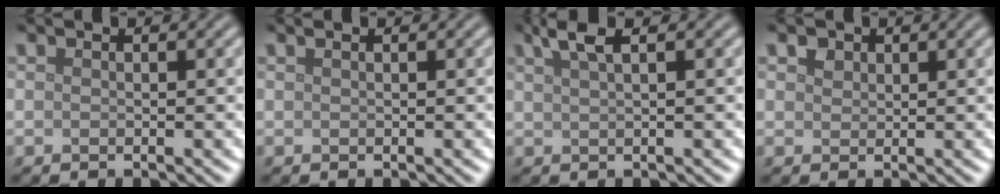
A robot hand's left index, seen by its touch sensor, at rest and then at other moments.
{"total": 0.5, "force": [0.3, 0.2, 0.4], "torque": [-0.008, 0.004, 0.003]}
{"total": 2.7, "force": [1.6, 0.7, 2.0], "torque": [-0.026, 0.007, 0.028]}
{"total": 1.1, "force": [0.6, 0.8, 0.3], "torque": [-0.006, 0.002, 0.011]}